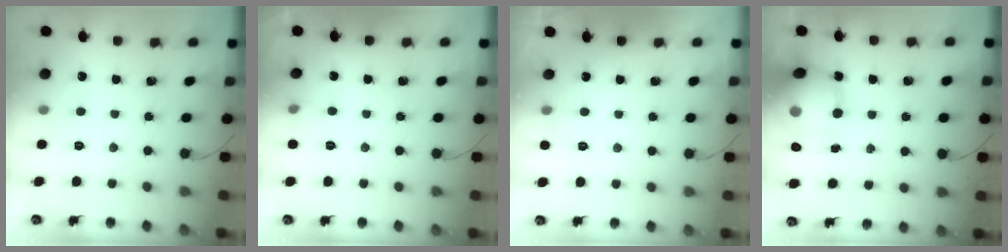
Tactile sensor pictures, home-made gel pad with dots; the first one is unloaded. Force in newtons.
{"total": 3.9, "press": 3.7, "slide": 1.2}
{"total": 2.1, "press": 2.0, "slide": 0.7}
{"total": 18.8, "press": 17.6, "slide": 6.4}